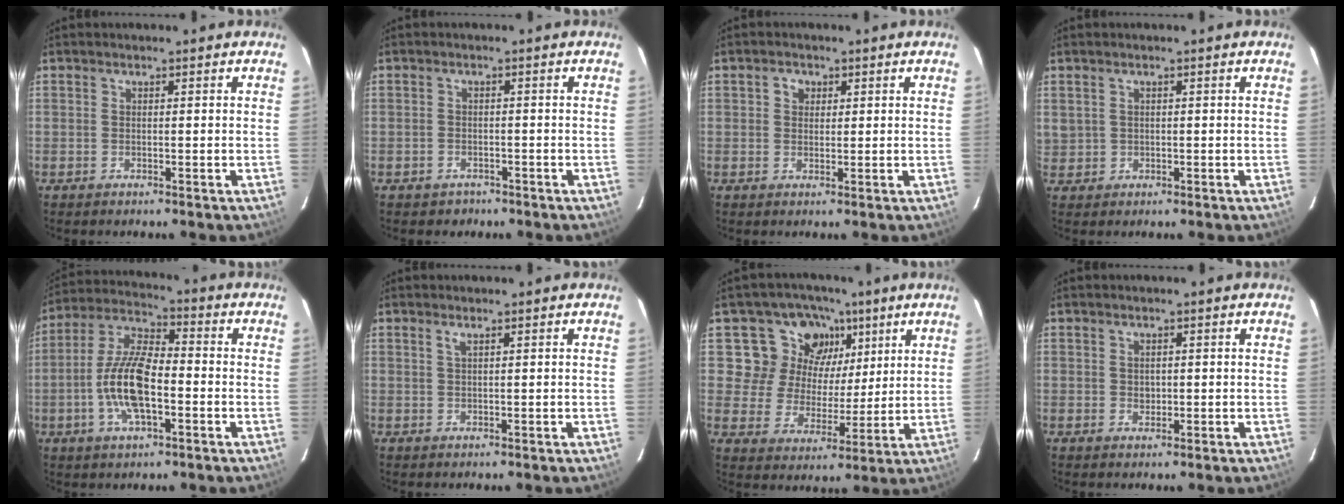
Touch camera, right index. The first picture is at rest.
{"total": 3.0, "force": [-1.9, 2.3, 0.2], "torque": [-0.013, 0.005, -0.024]}
{"total": 2.2, "force": [0.6, 2.0, 0.7], "torque": [-0.009, 0.009, 0.010]}
{"total": 2.5, "force": [0.7, 2.3, 0.7], "torque": [-0.012, 0.007, 0.022]}
{"total": 12.2, "force": [-3.3, 4.6, 10.9], "torque": [-0.229, 0.005, -0.065]}
{"total": 0.8, "force": [0.4, 0.0, 0.6], "torque": [-0.013, 0.003, 0.009]}
{"total": 12.2, "force": [6.6, 9.7, 3.1], "torque": [-0.056, 0.009, 0.113]}
{"total": 1.4, "force": [0.1, 1.2, 0.6], "torque": [-0.006, 0.003, 0.003]}